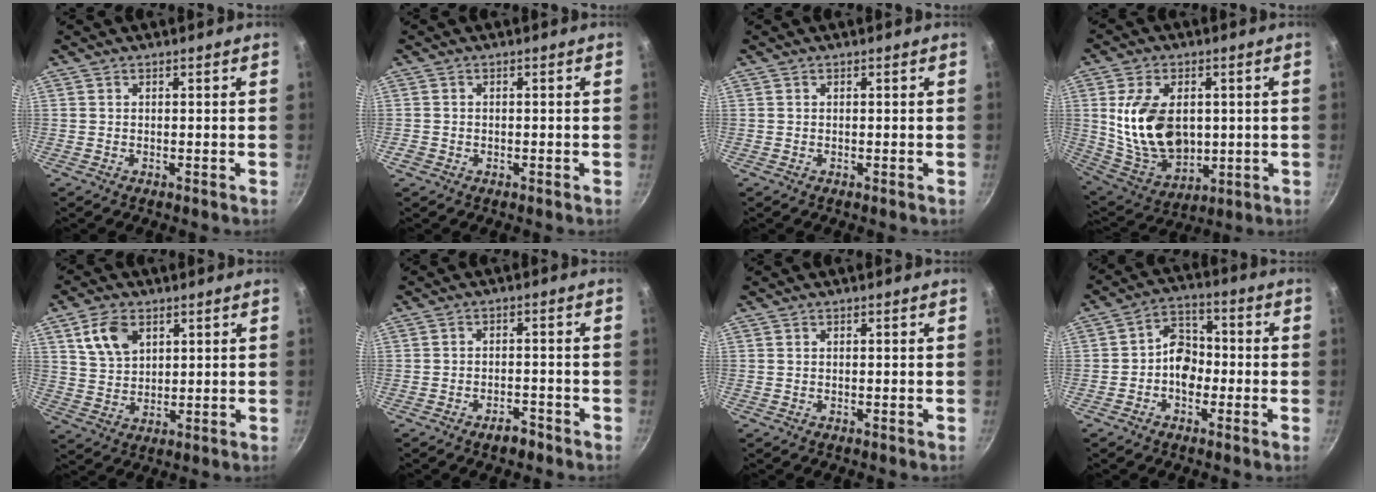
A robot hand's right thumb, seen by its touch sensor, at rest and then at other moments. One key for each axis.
{"total": 1.0, "fx": -0.5, "fy": 0.8, "fz": 0.3, "tx": -0.008, "ty": 0.002, "tz": -0.007}
{"total": 0.0}
{"total": 16.9, "fx": 1.6, "fy": 11.2, "fz": 12.5, "tx": -0.207, "ty": -0.020, "tz": 0.046}
{"total": 3.9, "fx": 2.7, "fy": 1.7, "fz": 2.2, "tx": -0.042, "ty": -0.017, "tz": 0.058}
{"total": 3.3, "fx": -2.5, "fy": 1.6, "fz": 1.6, "tx": -0.016, "ty": 0.025, "tz": -0.031}
{"total": 0.0}
{"total": 6.9, "fx": -1.6, "fy": 5.2, "fz": 4.2, "tx": -0.029, "ty": 0.027, "tz": -0.040}